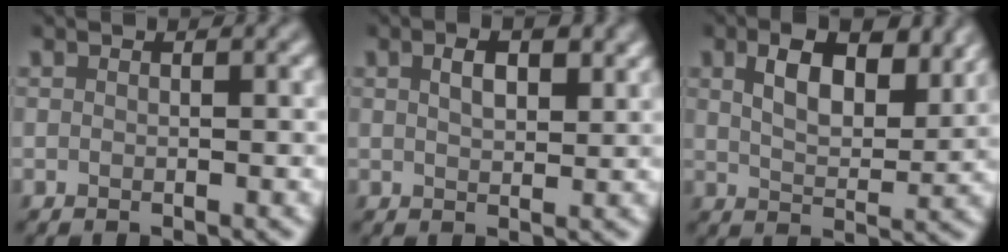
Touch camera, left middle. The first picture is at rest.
{"total": 3.0, "force": [1.3, 1.5, 2.3], "torque": [-0.040, 0.005, 0.024]}
{"total": 6.5, "force": [3.0, 3.3, 4.8], "torque": [-0.085, -0.001, 0.046]}